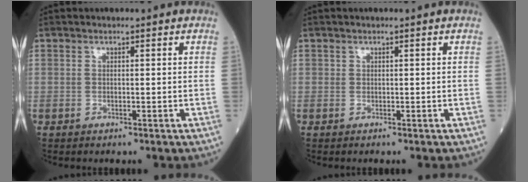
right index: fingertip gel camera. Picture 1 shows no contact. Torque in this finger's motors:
{"motor_torque": [0.08, -0.20, -0.05, -0.01]}